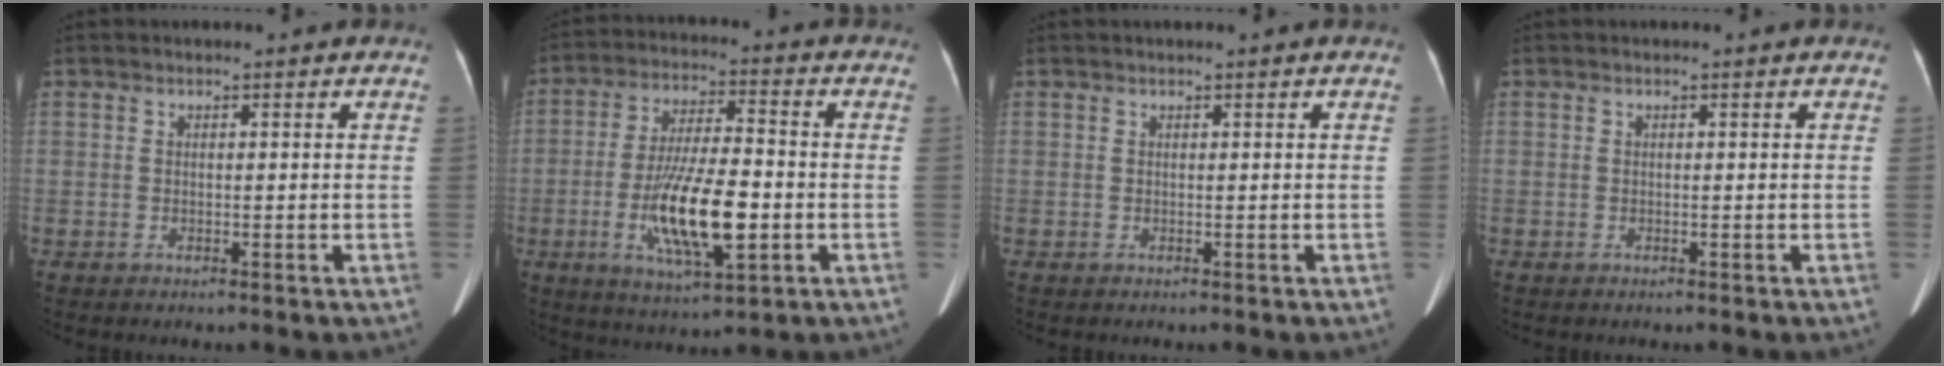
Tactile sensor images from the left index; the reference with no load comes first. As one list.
[{"total": 13.3, "force": [-3.3, 3.0, 12.5], "torque": [-0.240, -0.012, -0.054]}, {"total": 0.0}, {"total": 0.0}]